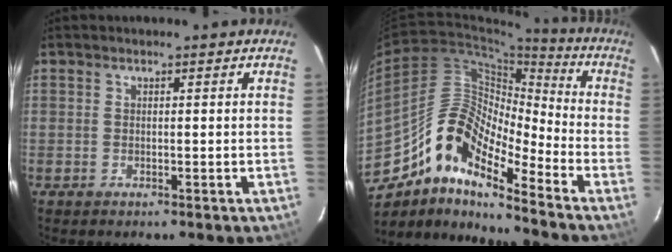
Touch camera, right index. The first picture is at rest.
{"total": 14.1, "force": [-10.2, 4.2, 8.7], "torque": [-0.142, 0.013, -0.208]}